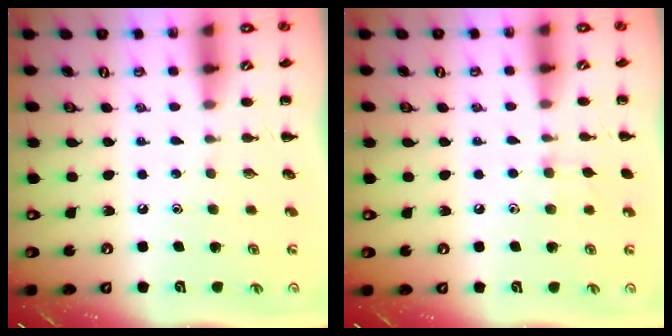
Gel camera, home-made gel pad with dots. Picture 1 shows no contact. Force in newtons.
{"total": 5.5, "press": 5.1, "slide": 2.0}